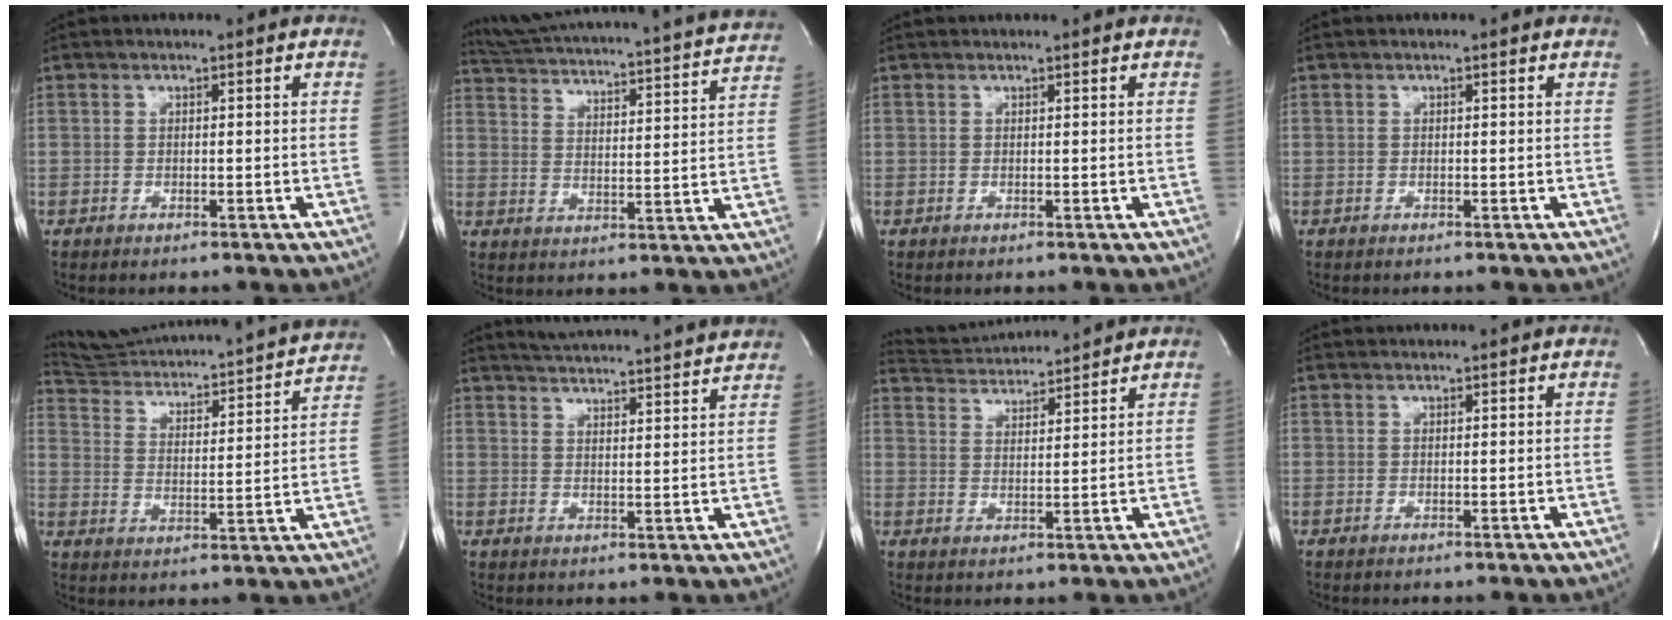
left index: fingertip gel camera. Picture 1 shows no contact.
{"total": 23.2, "force": [21.8, 0.8, 7.9], "torque": [-0.133, -0.049, 0.281]}
{"total": 0.7, "force": [0.7, -0.2, 0.0], "torque": [-0.004, 0.010, 0.014]}
{"total": 0.0}
{"total": 20.3, "force": [19.3, 1.7, 5.9], "torque": [-0.091, -0.042, 0.264]}
{"total": 18.7, "force": [17.8, 0.0, 5.8], "torque": [-0.095, -0.019, 0.229]}
{"total": 8.6, "force": [8.5, -0.3, 1.3], "torque": [-0.037, 0.013, 0.142]}
{"total": 1.0, "force": [1.0, -0.2, 0.1], "torque": [-0.003, 0.011, 0.018]}